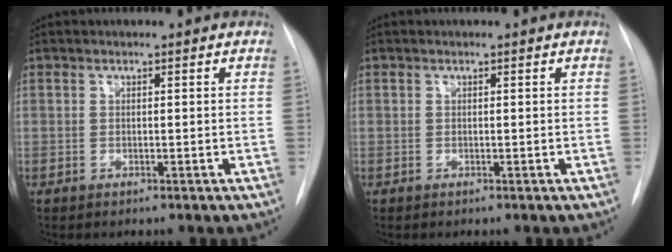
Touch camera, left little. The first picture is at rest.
{"total": 0.0}